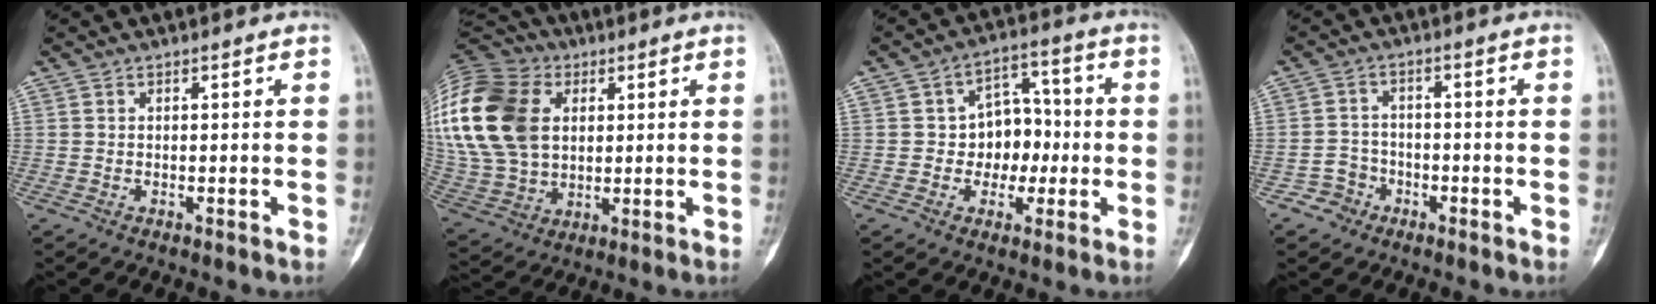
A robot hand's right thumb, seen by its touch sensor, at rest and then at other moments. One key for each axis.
{"total": 27.3, "fx": 6.4, "fy": 19.5, "fz": 18.0, "tx": -0.399, "ty": 0.026, "tz": 0.129}
{"total": 9.5, "fx": -0.9, "fy": 7.4, "fz": 5.8, "tx": -0.029, "ty": 0.033, "tz": -0.019}
{"total": 4.3, "fx": -2.4, "fy": 3.6, "fz": -0.1, "tx": 0.031, "ty": 0.022, "tz": -0.045}